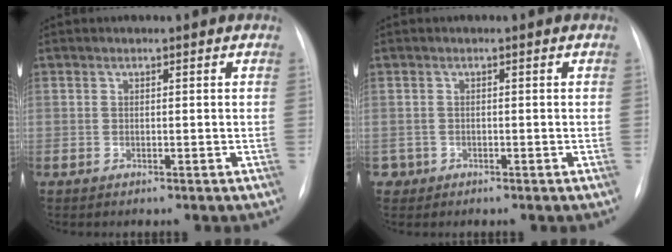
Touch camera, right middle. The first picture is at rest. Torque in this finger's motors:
{"motor_torque": [0.30, -0.38, -0.06, -0.01]}